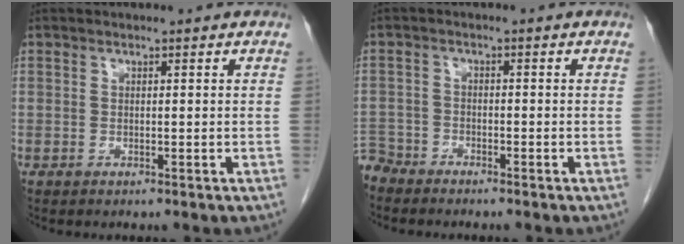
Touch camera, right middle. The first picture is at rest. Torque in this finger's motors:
{"motor_torque": [0.06, -0.06, 0.01, -0.03]}